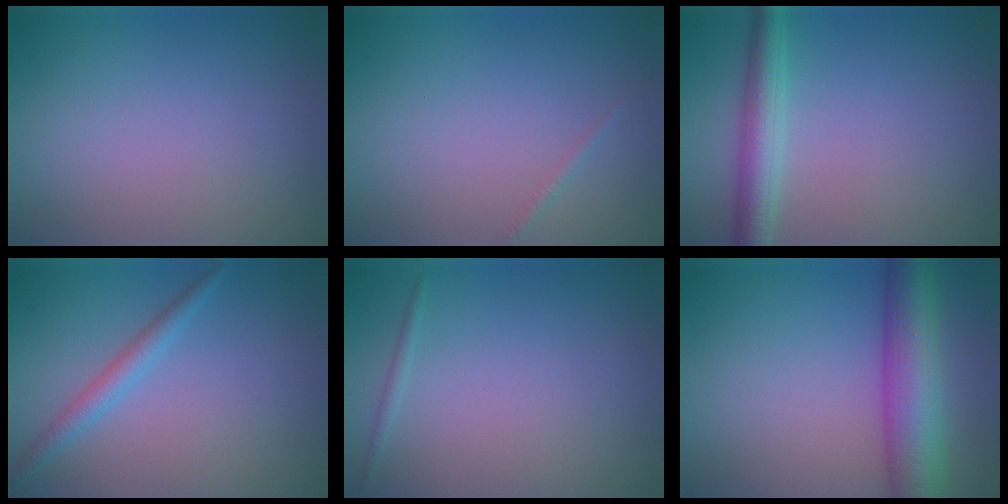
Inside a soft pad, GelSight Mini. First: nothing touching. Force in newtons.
{"total": 0.6, "press": 0.6, "slide": 0.0}
{"total": 3.9, "press": 3.9, "slide": 0.0}
{"total": 2.0, "press": 2.0, "slide": 0.1}
{"total": 0.6, "press": 0.6, "slide": 0.1}
{"total": 8.7, "press": 8.7, "slide": 0.4}